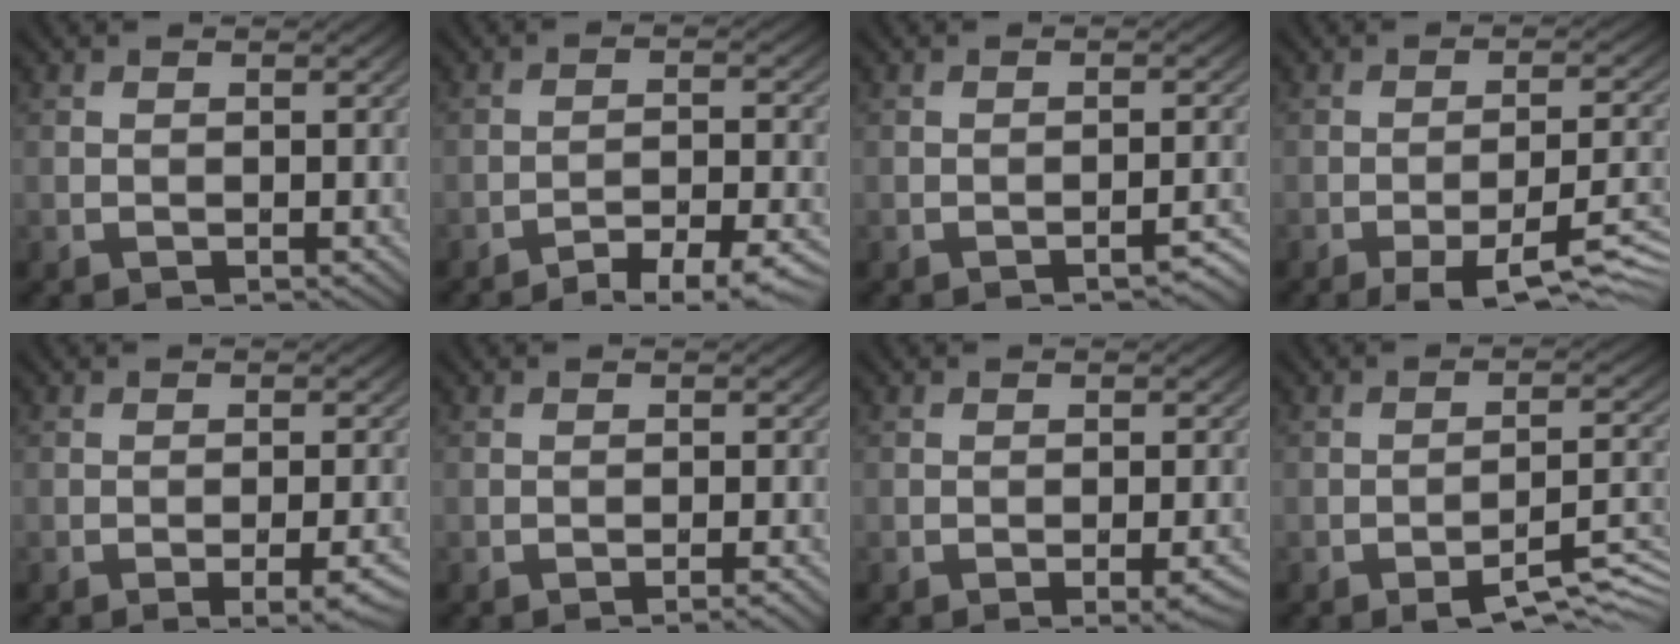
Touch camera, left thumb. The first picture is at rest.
{"total": 7.3, "force": [-5.8, 1.2, 4.2], "torque": [-0.067, 0.009, -0.085]}
{"total": 2.3, "force": [-1.7, 0.3, 1.5], "torque": [-0.019, 0.008, -0.025]}
{"total": 9.7, "force": [-5.6, 2.3, 7.5], "torque": [-0.119, 0.000, -0.076]}
{"total": 4.2, "force": [-2.3, 0.9, 3.4], "torque": [-0.045, 0.007, -0.028]}
{"total": 1.6, "force": [-1.0, 0.2, 1.2], "torque": [-0.012, 0.005, -0.020]}
{"total": 2.8, "force": [-1.5, 0.5, 2.3], "torque": [-0.031, 0.005, -0.020]}
{"total": 7.0, "force": [-4.4, 1.6, 5.2], "torque": [-0.075, 0.004, -0.064]}